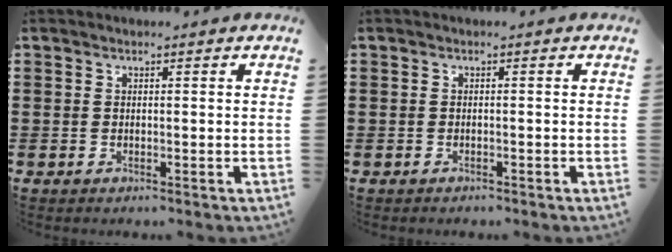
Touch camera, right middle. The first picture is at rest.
{"total": 0.7, "force": [-0.5, 0.4, -0.1], "torque": [0.003, 0.003, -0.014]}